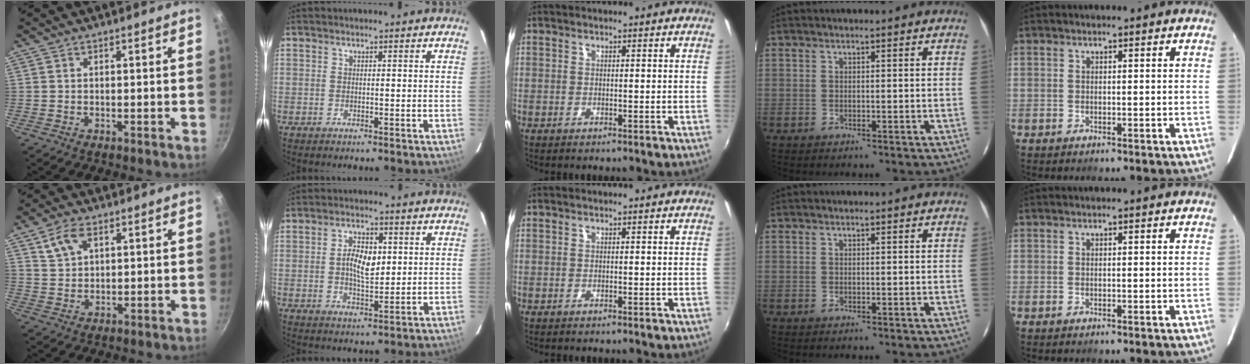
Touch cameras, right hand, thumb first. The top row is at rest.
{"thumb": {"total": 5.7, "force": [2.8, 3.3, 3.7], "torque": [-0.059, -0.003, 0.056]}, "index": {"total": 6.3, "force": [0.9, 3.1, 5.4], "torque": [-0.098, 0.005, 0.018]}}